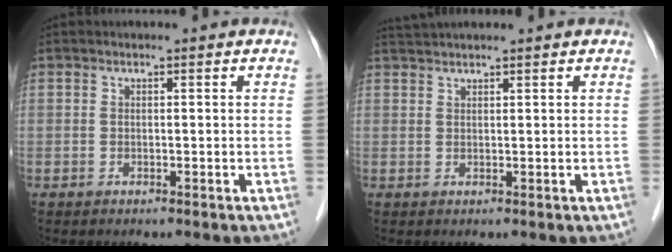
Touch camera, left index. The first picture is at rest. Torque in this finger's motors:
{"motor_torque": [0.11, -0.12, 0.06, 0.00]}